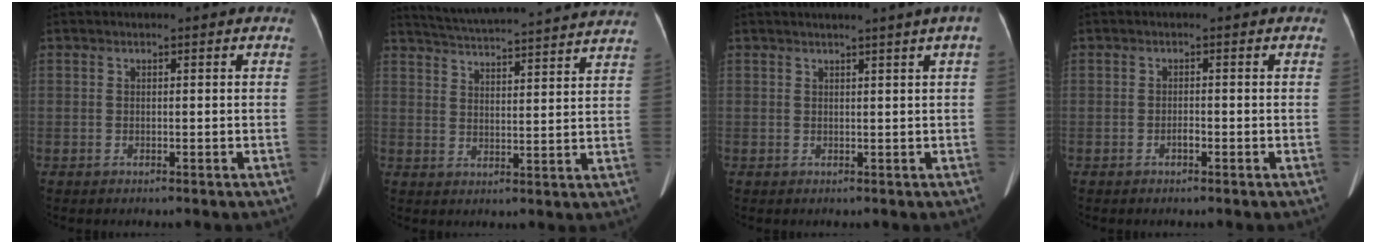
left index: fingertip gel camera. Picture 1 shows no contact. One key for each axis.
{"total": 24.0, "fx": 22.5, "fy": 0.7, "fz": 8.4, "tx": -0.141, "ty": -0.012, "tz": 0.290}
{"total": 3.1, "fx": 2.3, "fy": -0.6, "fz": 2.0, "tx": -0.026, "ty": 0.009, "tz": 0.029}
{"total": 1.0, "fx": -0.7, "fy": 0.3, "fz": 0.5, "tx": -0.012, "ty": -0.001, "tz": -0.014}